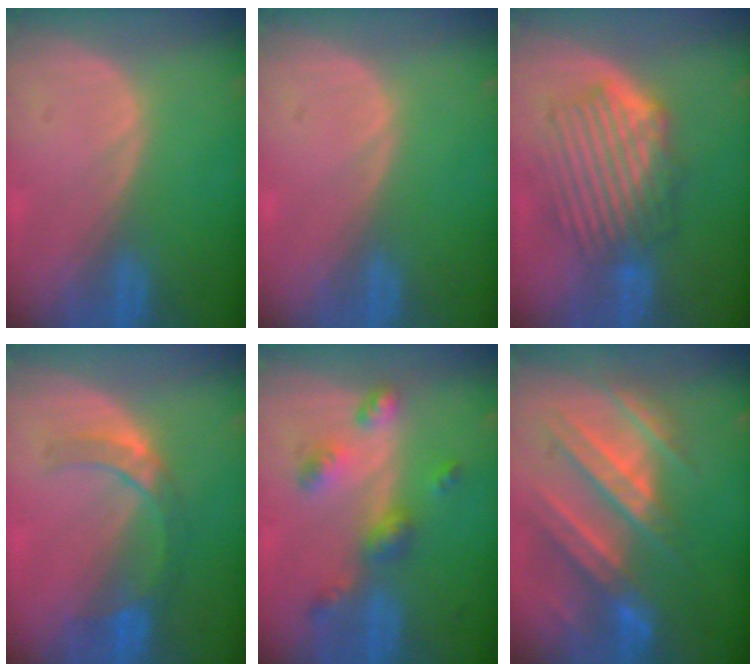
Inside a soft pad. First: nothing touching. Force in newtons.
{"total": 0.0}
{"total": 9.1, "press": 8.2, "slide": 4.0}
{"total": 5.0, "press": 4.9, "slide": 1.0}
{"total": 6.3, "press": 5.6, "slide": 3.0}
{"total": 10.1, "press": 9.6, "slide": 3.3}